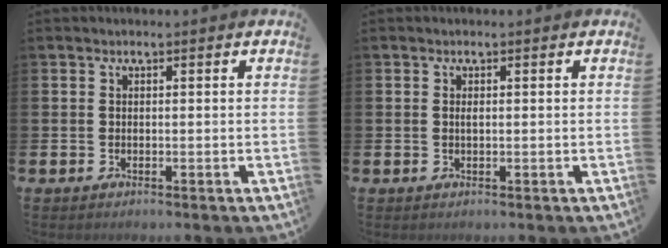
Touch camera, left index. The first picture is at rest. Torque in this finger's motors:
{"motor_torque": [0.10, 0.07, -0.01, 0.00]}